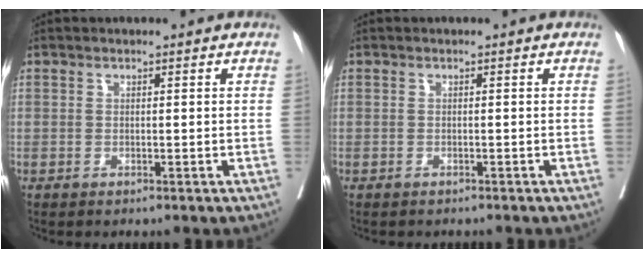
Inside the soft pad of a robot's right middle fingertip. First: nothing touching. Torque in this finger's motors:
{"motor_torque": [0.33, -0.26, 0.00, 0.01]}